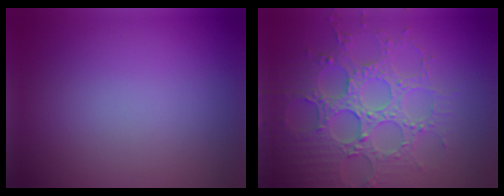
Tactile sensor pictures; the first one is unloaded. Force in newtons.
{"total": 6.5, "press": 5.5, "slide": 3.4}